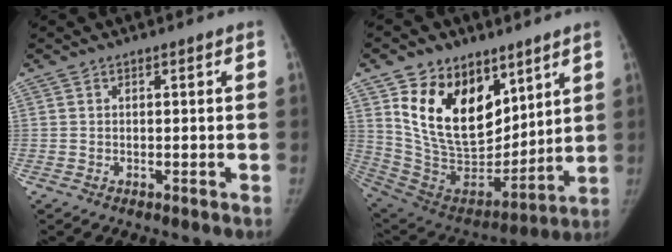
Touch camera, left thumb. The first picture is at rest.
{"total": 21.4, "force": [10.5, 13.6, 12.8], "torque": [-0.177, -0.057, 0.208]}